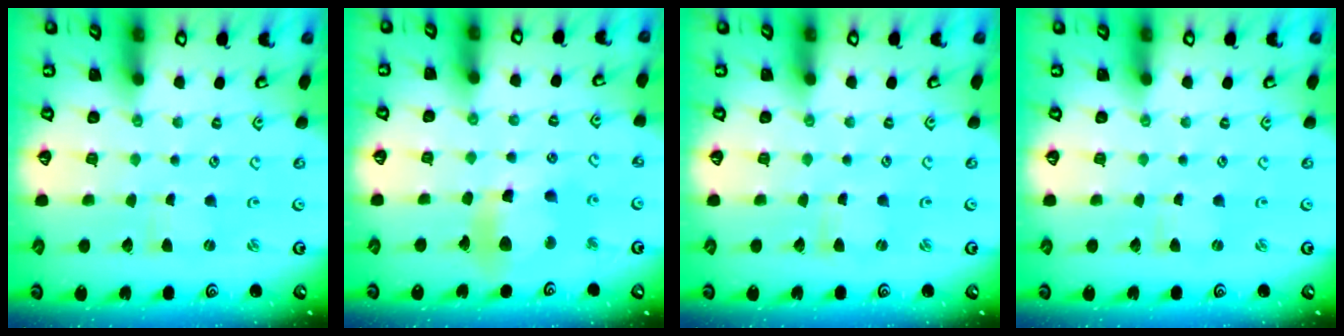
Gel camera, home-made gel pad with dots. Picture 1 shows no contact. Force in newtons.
{"total": 11.7, "press": 11.5, "slide": 1.8}
{"total": 0.0}
{"total": 0.0}